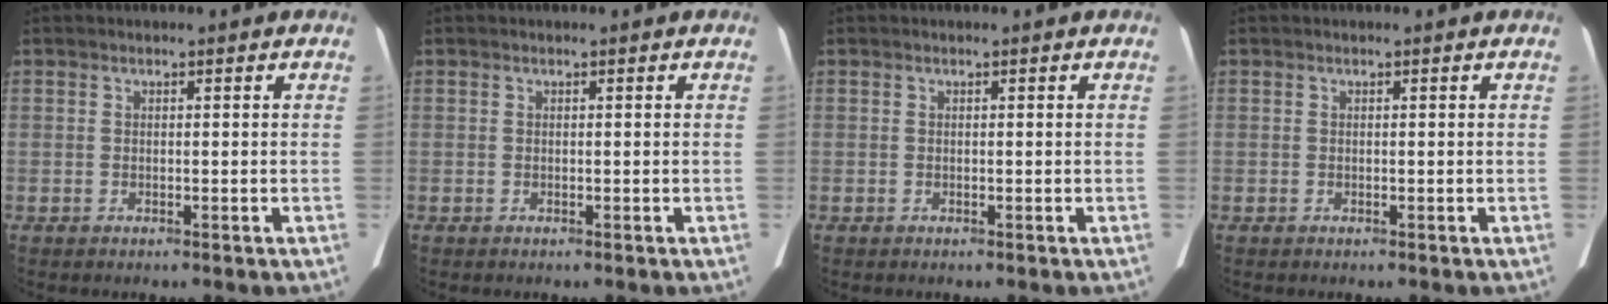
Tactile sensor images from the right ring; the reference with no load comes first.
{"total": 0.0}
{"total": 0.0}
{"total": 0.0}